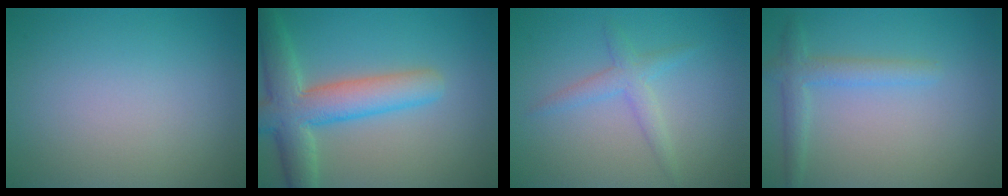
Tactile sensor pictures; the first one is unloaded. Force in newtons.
{"total": 6.8, "press": 6.8, "slide": 0.3}
{"total": 2.1, "press": 2.1, "slide": 0.3}
{"total": 2.4, "press": 2.4, "slide": 0.0}